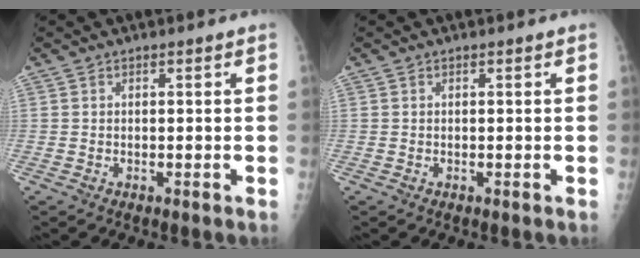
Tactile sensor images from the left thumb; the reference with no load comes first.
{"total": 0.0}